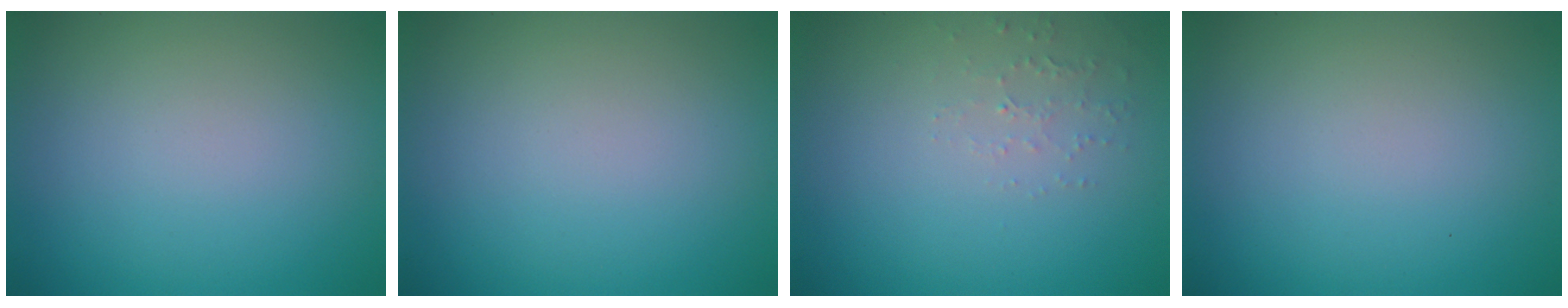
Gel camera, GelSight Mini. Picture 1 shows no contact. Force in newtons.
{"total": 0.0}
{"total": 1.3, "press": 1.3, "slide": 0.4}
{"total": 0.0}